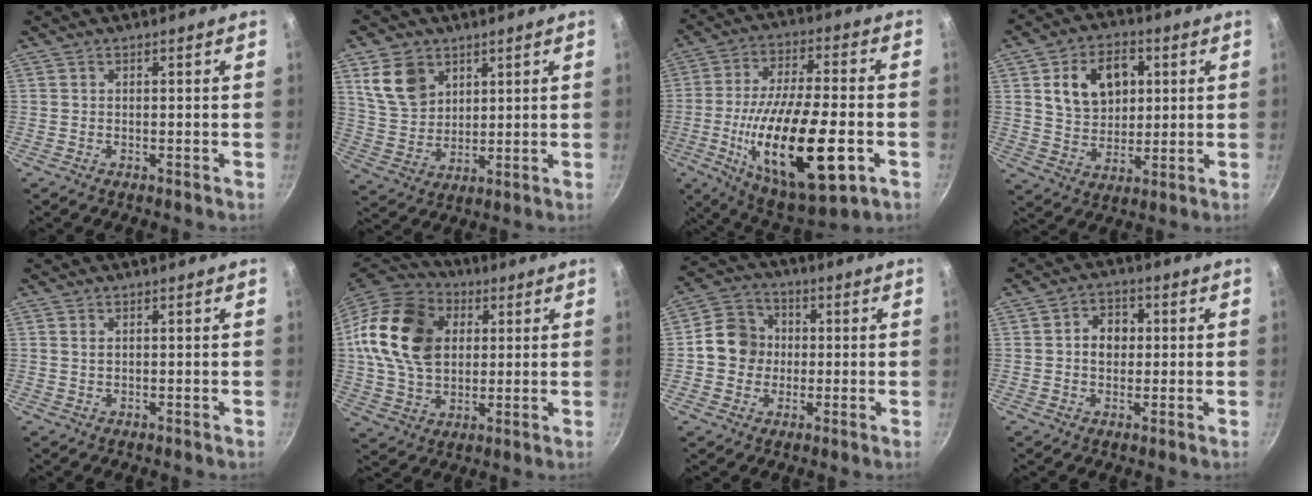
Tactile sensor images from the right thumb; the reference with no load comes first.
{"total": 10.2, "force": [4.7, 7.5, 5.0], "torque": [-0.068, -0.018, 0.103]}
{"total": 25.4, "force": [-6.9, 9.1, 22.7], "torque": [-0.383, 0.013, -0.106]}
{"total": 13.2, "force": [3.6, 9.7, 8.3], "torque": [-0.105, -0.003, 0.062]}
{"total": 1.1, "force": [0.4, 0.7, 0.7], "torque": [-0.013, 0.002, 0.009]}
{"total": 21.8, "force": [5.1, 15.8, 14.2], "torque": [-0.243, 0.010, 0.085]}
{"total": 9.5, "force": [-0.1, 8.6, 3.9], "torque": [-0.034, 0.017, -0.020]}
{"total": 5.9, "force": [0.5, 4.7, 3.4], "torque": [-0.024, 0.010, 0.001]}